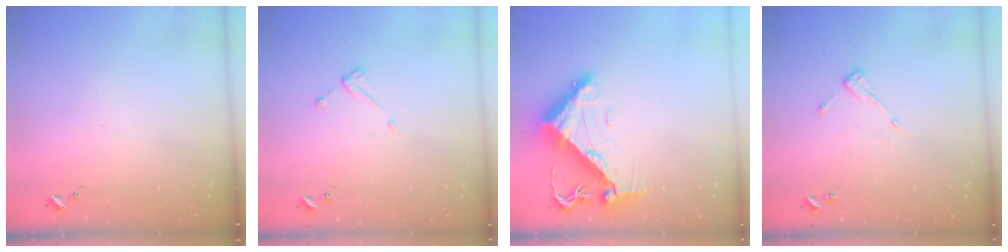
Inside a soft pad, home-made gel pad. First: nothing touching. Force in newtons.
{"total": 3.8, "press": 3.8, "slide": 0.4}
{"total": 11.0, "press": 10.9, "slide": 1.4}
{"total": 7.1, "press": 7.1, "slide": 0.5}